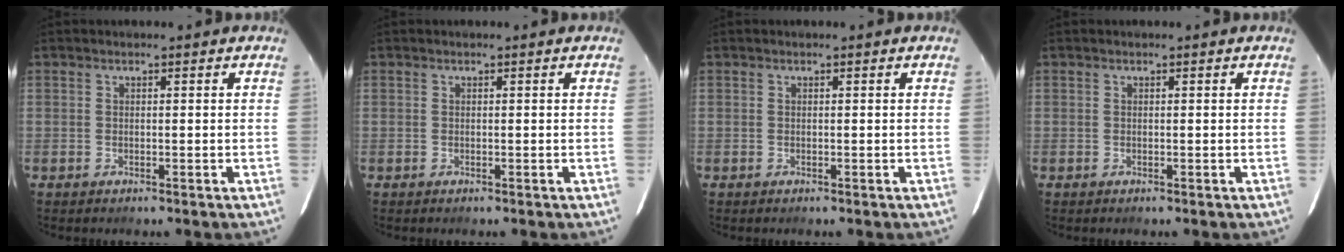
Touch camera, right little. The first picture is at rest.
{"total": 0.0}
{"total": 0.0}
{"total": 0.0}